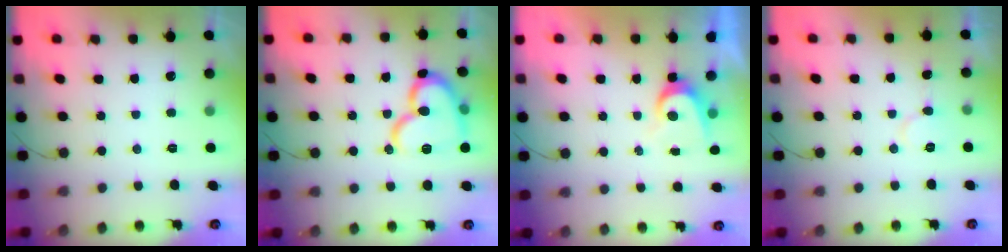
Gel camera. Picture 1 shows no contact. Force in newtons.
{"total": 16.5, "press": 16.4, "slide": 1.8}
{"total": 4.8, "press": 4.8, "slide": 0.4}
{"total": 5.9, "press": 5.8, "slide": 0.4}